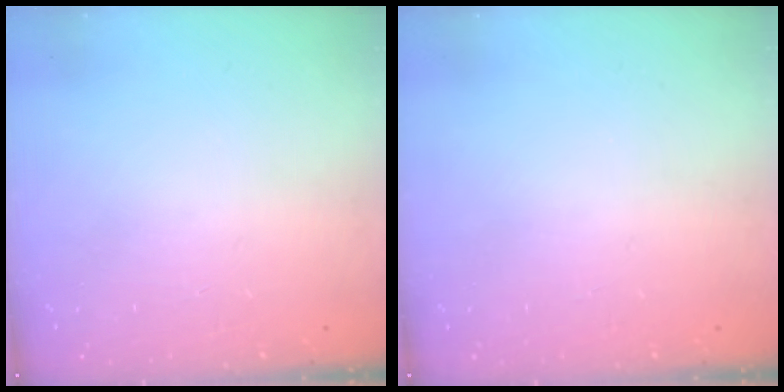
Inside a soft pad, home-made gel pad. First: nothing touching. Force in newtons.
{"total": 0.0}